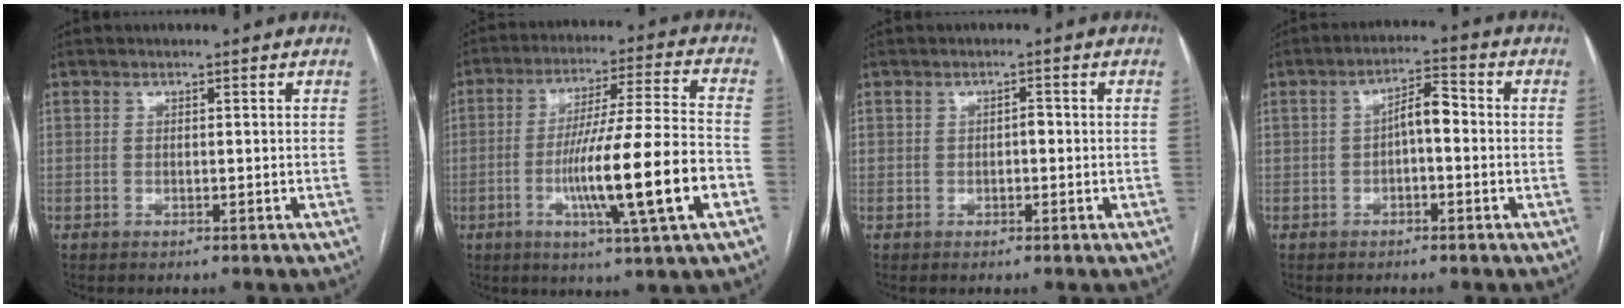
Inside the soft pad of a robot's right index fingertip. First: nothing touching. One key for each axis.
{"total": 17.1, "fx": -5.0, "fy": -0.3, "fz": 16.3, "tx": -0.282, "ty": -0.008, "tz": -0.084}
{"total": 1.4, "fx": 0.0, "fy": 0.8, "fz": 1.1, "tx": -0.017, "ty": 0.007, "tz": -0.002}
{"total": 4.8, "fx": -0.2, "fy": 1.9, "fz": 4.4, "tx": -0.079, "ty": 0.023, "tz": -0.005}